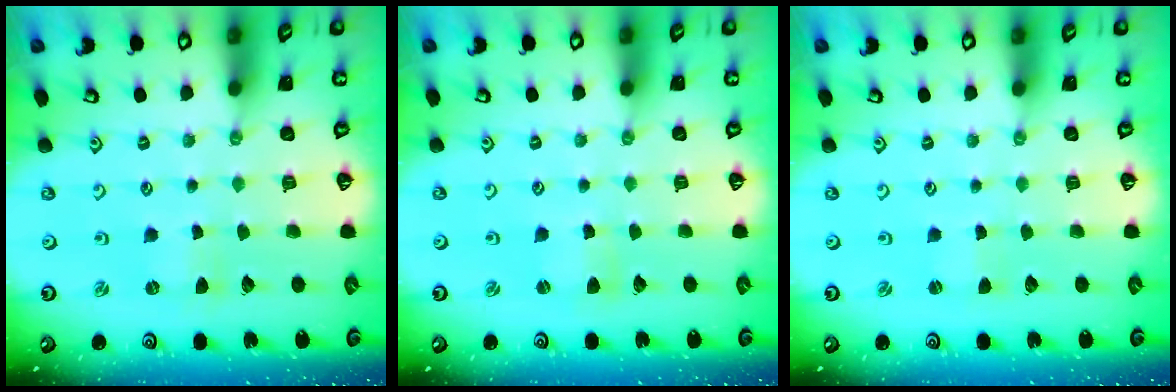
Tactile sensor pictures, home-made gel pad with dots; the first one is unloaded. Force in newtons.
{"total": 1.1, "press": 1.1, "slide": 0.2}
{"total": 0.0}